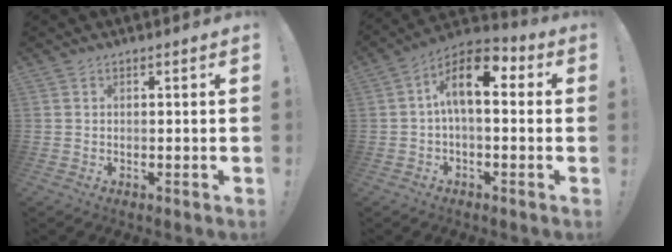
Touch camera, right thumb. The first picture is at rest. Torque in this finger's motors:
{"motor_torque": [1.28, 1.88, 0.46, -0.34, 0.06]}